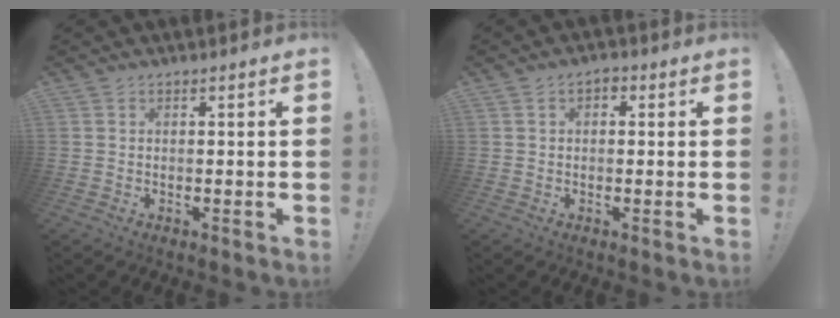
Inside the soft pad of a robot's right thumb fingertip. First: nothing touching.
{"total": 2.1, "force": [0.2, 1.6, 1.3], "torque": [-0.019, 0.006, 0.003]}